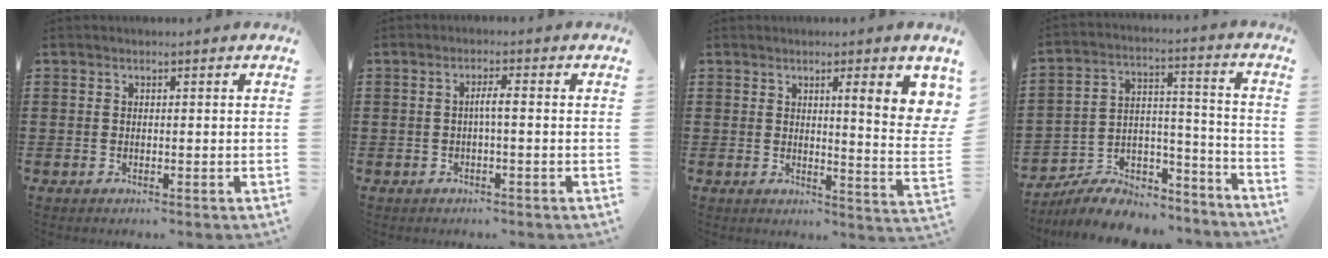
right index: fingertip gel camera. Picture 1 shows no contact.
{"total": 2.1, "force": [-0.4, 0.1, 2.1], "torque": [-0.040, 0.001, -0.009]}
{"total": 7.8, "force": [3.4, 0.9, 7.0], "torque": [-0.113, -0.018, 0.051]}
{"total": 7.1, "force": [-6.1, 3.2, 1.7], "torque": [-0.040, 0.014, -0.118]}